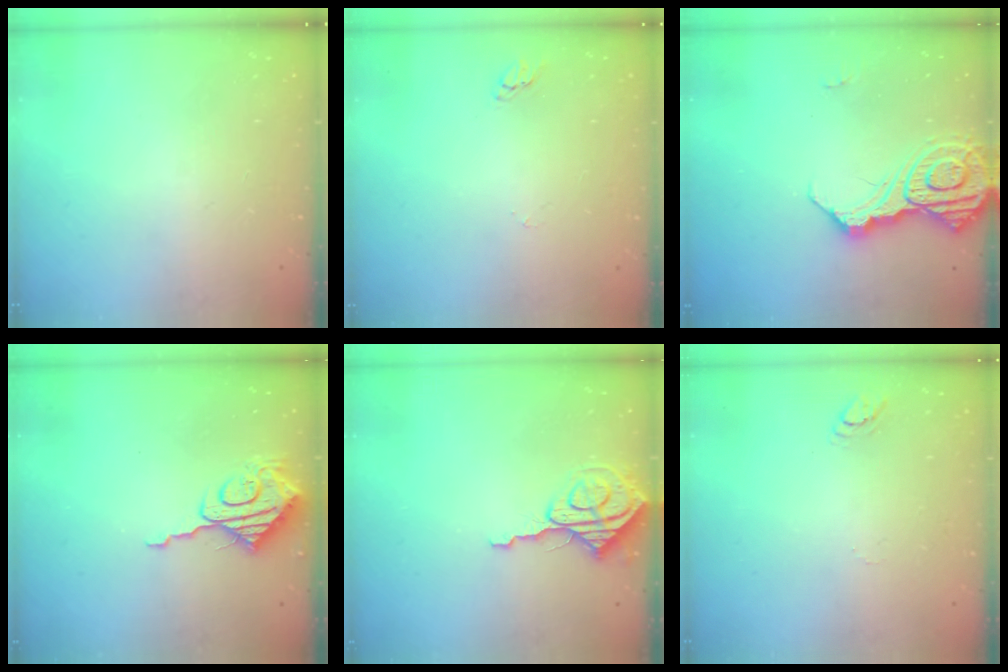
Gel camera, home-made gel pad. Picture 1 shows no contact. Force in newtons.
{"total": 2.2, "press": 2.2, "slide": 0.2}
{"total": 17.9, "press": 17.9, "slide": 1.4}
{"total": 10.0, "press": 10.0, "slide": 0.4}
{"total": 7.9, "press": 7.9, "slide": 0.5}
{"total": 3.2, "press": 3.2, "slide": 0.3}